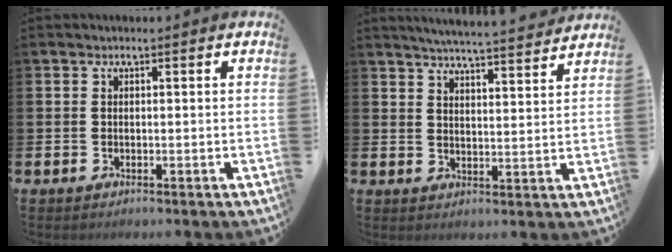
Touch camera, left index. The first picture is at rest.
{"total": 5.3, "force": [5.2, -0.3, 0.9], "torque": [-0.031, -0.038, 0.092]}